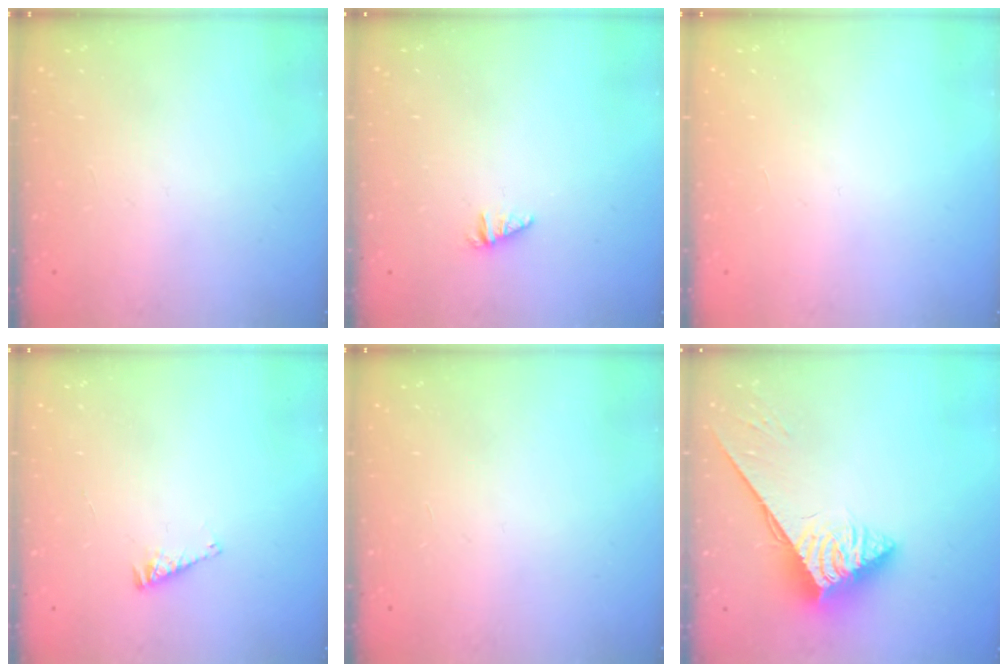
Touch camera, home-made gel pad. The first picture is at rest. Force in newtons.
{"total": 1.1, "press": 1.1, "slide": 0.1}
{"total": 0.0}
{"total": 2.6, "press": 2.6, "slide": 0.3}
{"total": 0.0}
{"total": 6.0, "press": 5.9, "slide": 0.6}